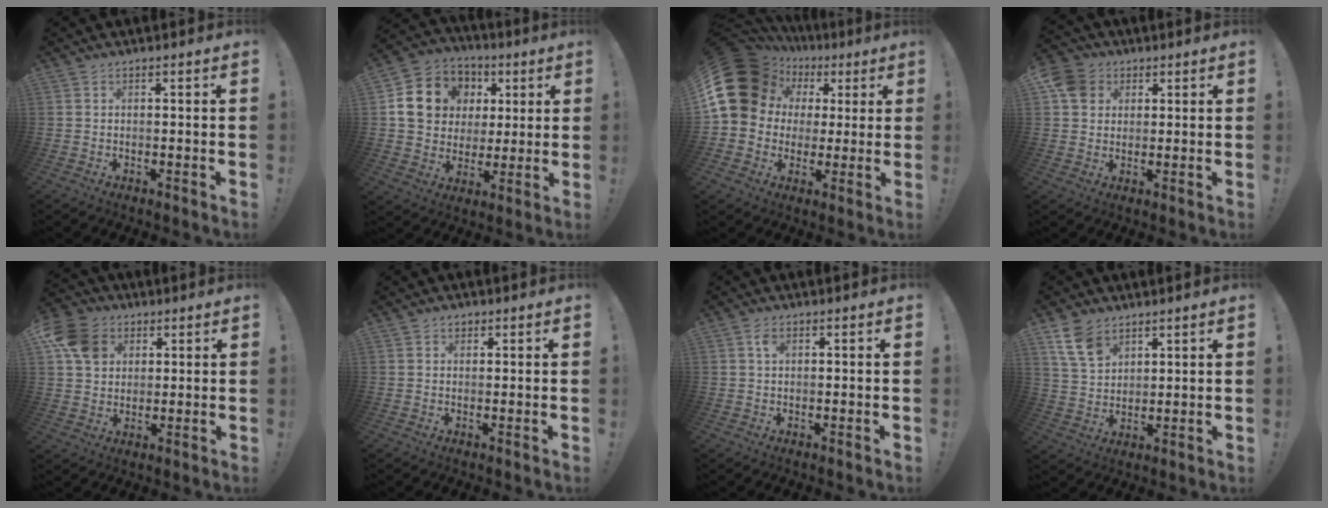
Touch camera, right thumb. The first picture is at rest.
{"total": 15.5, "force": [4.4, 13.2, 6.7], "torque": [-0.099, -0.004, 0.103]}
{"total": 19.3, "force": [5.8, 15.6, 9.9], "torque": [-0.175, -0.023, 0.133]}
{"total": 7.5, "force": [3.0, 6.2, 2.8], "torque": [-0.046, -0.005, 0.063]}
{"total": 11.3, "force": [4.5, 8.9, 5.3], "torque": [-0.094, -0.013, 0.091]}
{"total": 1.3, "force": [0.8, 1.0, 0.4], "torque": [0.006, -0.007, 0.011]}
{"total": 2.3, "force": [1.0, 1.2, 1.7], "torque": [-0.024, -0.003, 0.015]}
{"total": 9.8, "force": [6.3, 5.8, 4.8], "torque": [-0.090, -0.027, 0.125]}